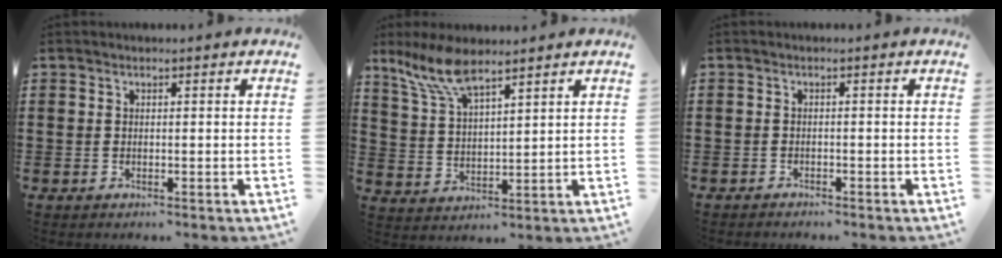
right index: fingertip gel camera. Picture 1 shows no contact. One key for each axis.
{"total": 8.0, "fx": 5.8, "fy": 2.1, "fz": 5.1, "tx": -0.121, "ty": -0.011, "tz": 0.104}
{"total": 1.0, "fx": -1.0, "fy": 0.2, "fz": 0.0, "tx": -0.003, "ty": 0.003, "tz": -0.021}